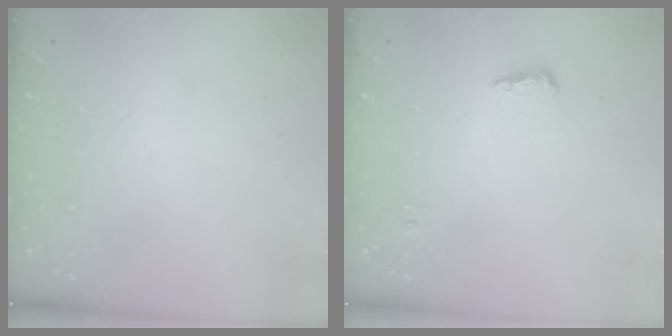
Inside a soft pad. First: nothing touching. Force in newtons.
{"total": 5.0, "press": 4.9, "slide": 1.1}